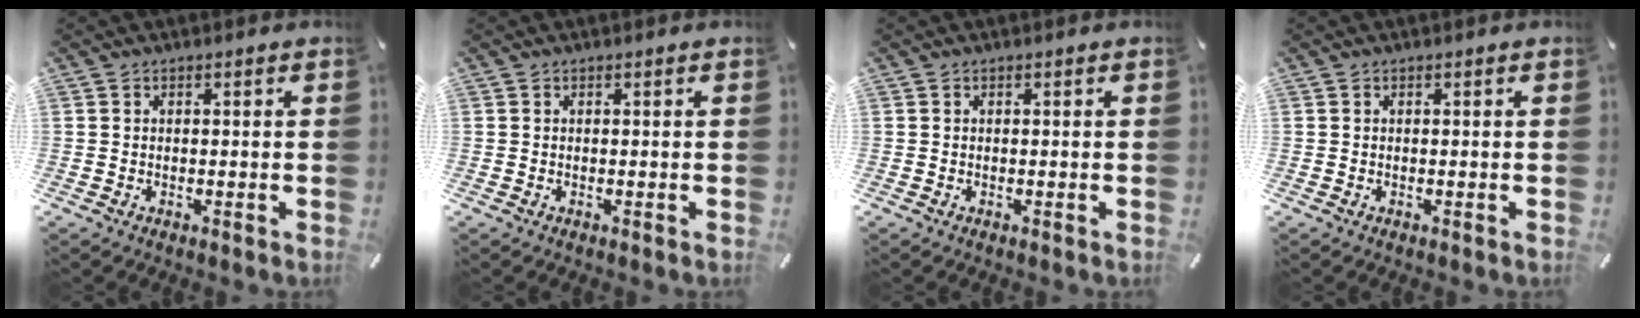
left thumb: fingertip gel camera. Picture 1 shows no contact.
{"total": 0.0}
{"total": 0.0}
{"total": 0.0}